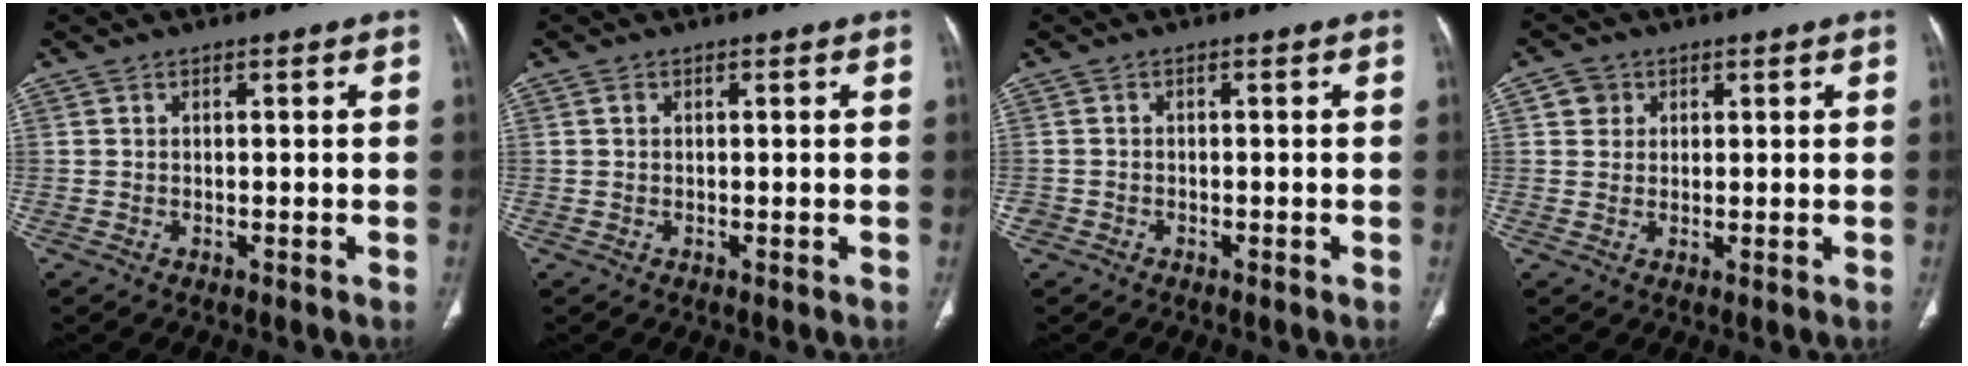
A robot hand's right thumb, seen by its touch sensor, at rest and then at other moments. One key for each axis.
{"total": 0.6, "fx": 0.2, "fy": 0.4, "fz": 0.4, "tx": -0.007, "ty": 0.003, "tz": 0.004}
{"total": 1.2, "fx": -0.8, "fy": 0.9, "fz": 0.0, "tx": -0.003, "ty": 0.004, "tz": -0.017}
{"total": 3.0, "fx": 1.1, "fy": 2.7, "fz": 0.5, "tx": 0.007, "ty": -0.003, "tz": 0.015}